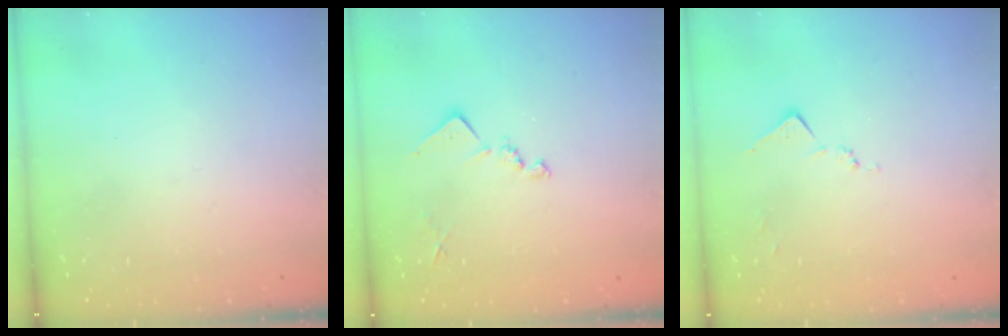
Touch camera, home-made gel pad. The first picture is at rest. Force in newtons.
{"total": 10.7, "press": 10.7, "slide": 0.5}
{"total": 7.3, "press": 7.2, "slide": 0.7}